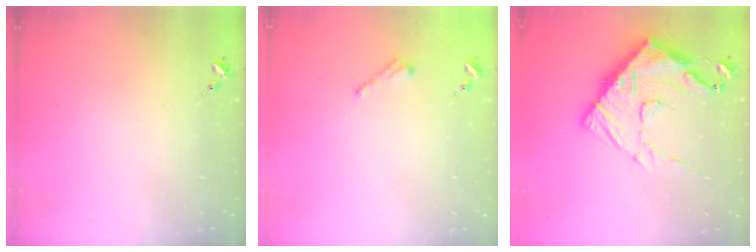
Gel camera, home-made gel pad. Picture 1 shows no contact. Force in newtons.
{"total": 2.6, "press": 2.6, "slide": 0.3}
{"total": 20.8, "press": 20.7, "slide": 2.0}